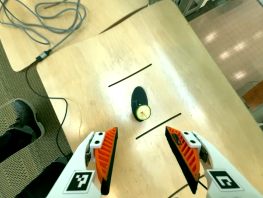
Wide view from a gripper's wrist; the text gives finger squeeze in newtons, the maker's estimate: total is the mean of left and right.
{"total": 0.5, "left": 0.3, "right": 0.8}